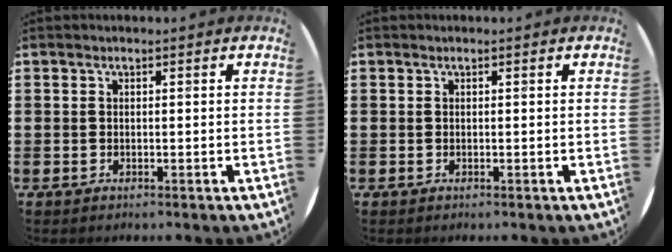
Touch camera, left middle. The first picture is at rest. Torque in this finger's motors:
{"motor_torque": [0.11, -0.03, -0.06, 0.00]}